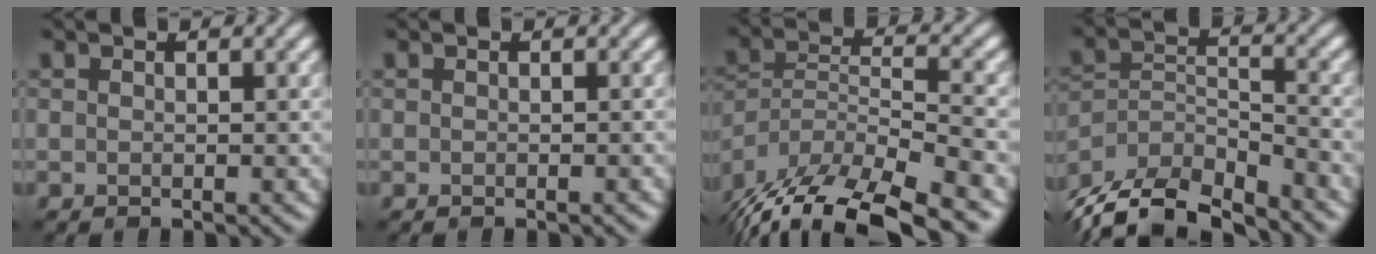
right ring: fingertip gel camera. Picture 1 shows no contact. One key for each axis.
{"total": 0.5, "fx": -0.3, "fy": 0.1, "fz": 0.5, "tx": -0.003, "ty": 0.002, "tz": -0.004}
{"total": 14.1, "fx": -11.1, "fy": 4.4, "fz": 7.4, "tx": -0.137, "ty": -0.011, "tz": -0.173}
{"total": 10.4, "fx": -9.2, "fy": 3.0, "fz": 3.8, "tx": -0.074, "ty": -0.012, "tz": -0.157}